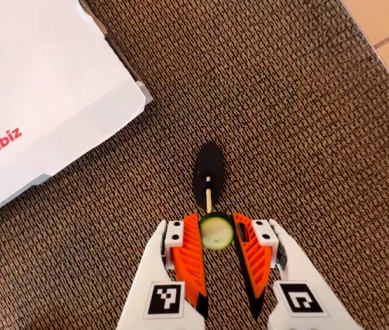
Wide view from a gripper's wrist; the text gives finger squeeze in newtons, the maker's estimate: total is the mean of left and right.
{"total": 6.9, "left": 7.0, "right": 6.8}